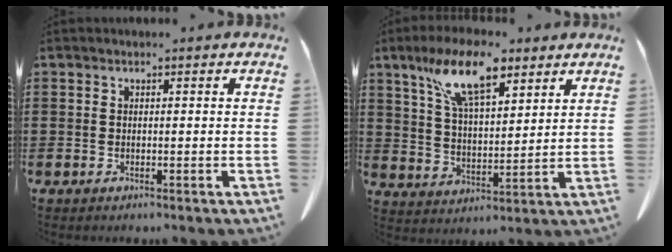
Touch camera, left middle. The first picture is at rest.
{"total": 11.7, "force": [7.7, 4.0, 7.8], "torque": [-0.160, -0.012, 0.139]}